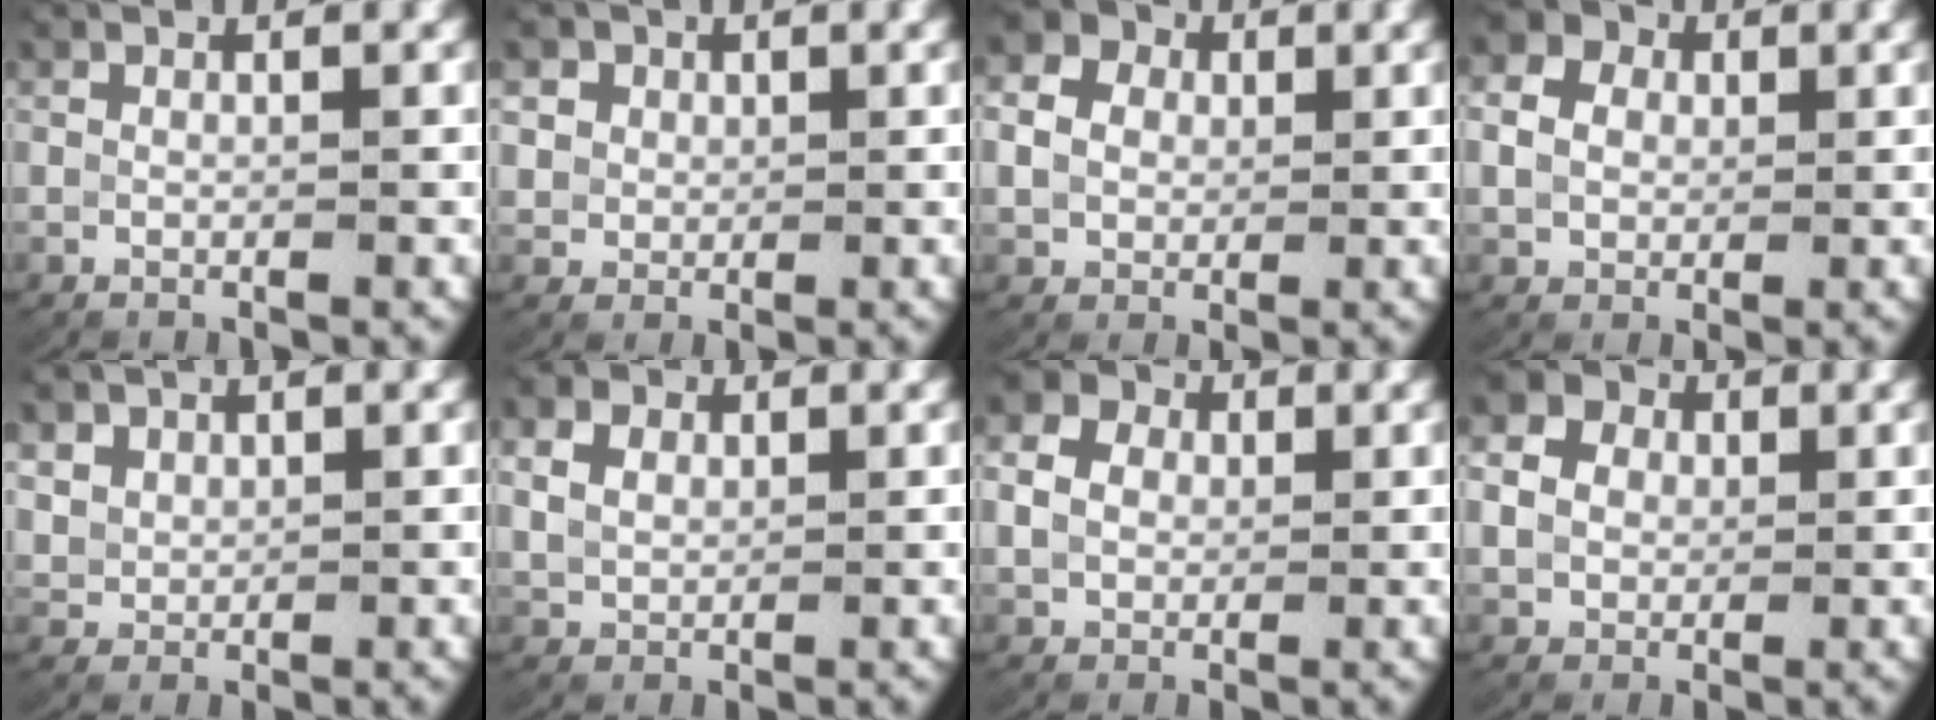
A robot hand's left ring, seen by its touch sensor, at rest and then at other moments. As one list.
[{"total": 4.6, "force": [1.6, 4.0, 1.8], "torque": [-0.051, -0.006, 0.030]}, {"total": 7.3, "force": [2.3, 6.2, 3.2], "torque": [-0.072, 0.006, 0.027]}, {"total": 5.8, "force": [1.9, 4.8, 2.6], "torque": [-0.060, 0.003, 0.025]}, {"total": 2.6, "force": [1.4, 2.0, 0.9], "torque": [-0.030, -0.006, 0.037]}, {"total": 3.4, "force": [1.3, 2.7, 1.5], "torque": [-0.039, -0.004, 0.031]}, {"total": 6.4, "force": [2.0, 5.3, 2.9], "torque": [-0.065, 0.004, 0.026]}, {"total": 7.2, "force": [2.2, 6.2, 3.1], "torque": [-0.072, 0.006, 0.026]}]